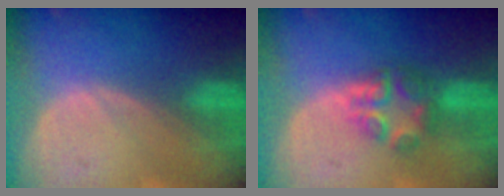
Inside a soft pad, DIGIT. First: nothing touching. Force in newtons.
{"total": 6.0, "press": 5.2, "slide": 3.1}